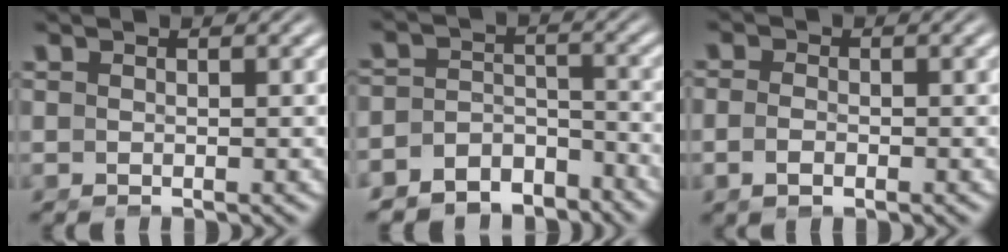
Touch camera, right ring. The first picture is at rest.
{"total": 7.9, "force": [-5.8, 4.7, 2.6], "torque": [-0.046, -0.029, -0.095]}
{"total": 1.4, "force": [-0.9, 0.5, 0.9], "torque": [-0.021, -0.009, -0.014]}